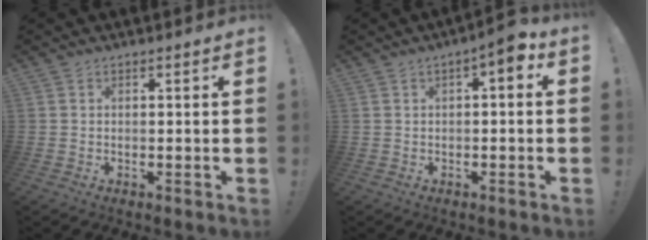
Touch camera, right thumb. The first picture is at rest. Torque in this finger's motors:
{"motor_torque": [0.03, 0.05, 0.00, 0.17, 0.00]}